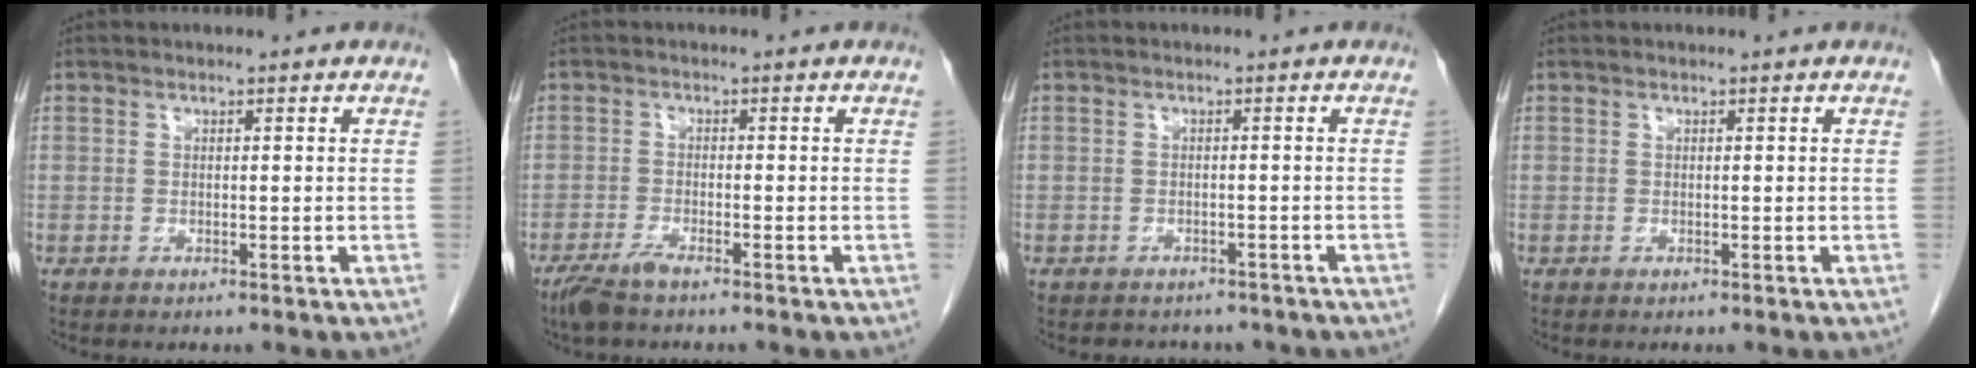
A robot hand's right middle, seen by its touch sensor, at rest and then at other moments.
{"total": 3.4, "force": [-2.7, 0.3, 2.1], "torque": [-0.049, -0.008, -0.055]}
{"total": 6.0, "force": [-5.2, 2.8, 1.2], "torque": [-0.015, 0.007, -0.053]}
{"total": 0.0}